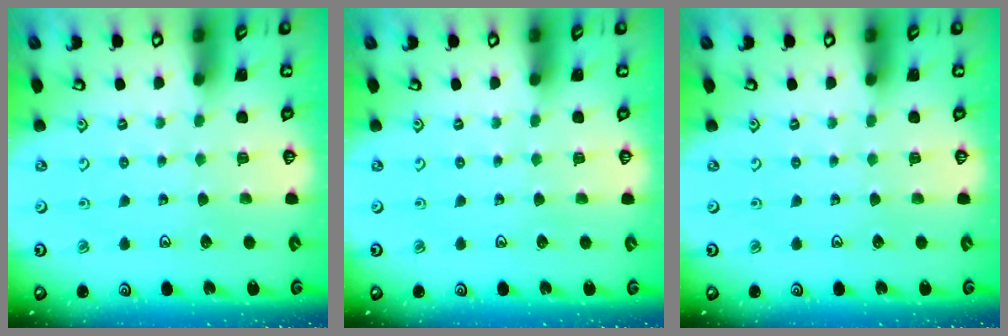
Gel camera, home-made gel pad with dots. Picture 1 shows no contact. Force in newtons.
{"total": 0.0}
{"total": 0.0}